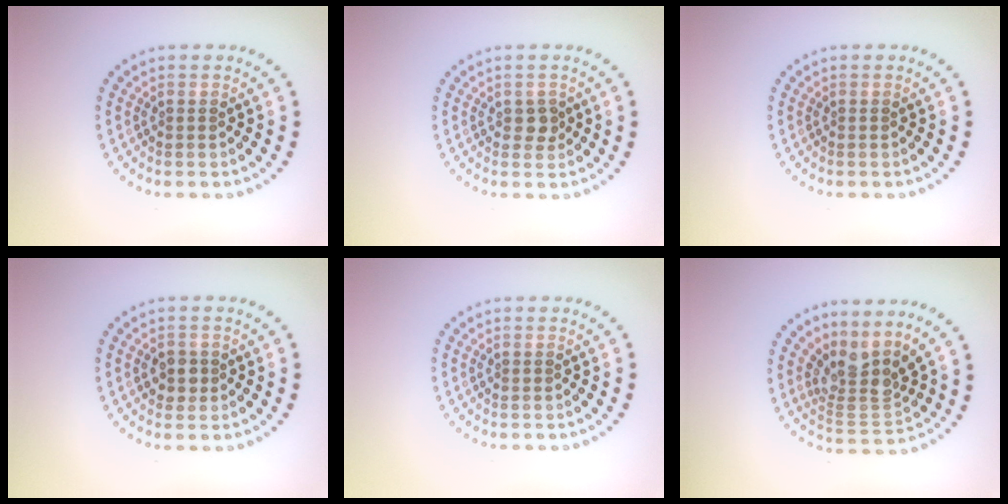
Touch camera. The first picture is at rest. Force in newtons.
{"total": 1.2, "press": 1.2, "slide": 0.3}
{"total": 0.0}
{"total": 1.6, "press": 1.6, "slide": 0.5}
{"total": 0.0}
{"total": 3.6, "press": 2.4, "slide": 2.7}